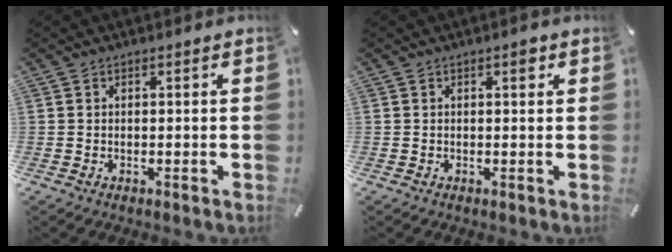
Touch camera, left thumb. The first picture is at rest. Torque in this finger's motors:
{"motor_torque": [0.15, 0.12, -0.02, -0.01, 0.07]}